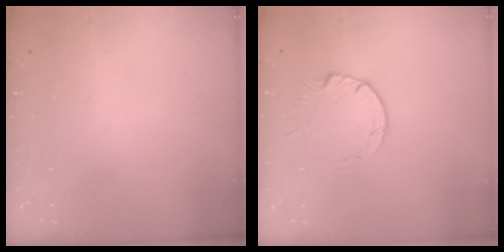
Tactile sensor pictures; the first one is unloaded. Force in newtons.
{"total": 3.5, "press": 3.5, "slide": 0.4}